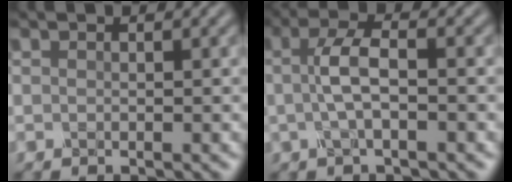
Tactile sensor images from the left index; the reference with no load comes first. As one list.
[{"total": 3.5, "force": [0.0, 1.1, 3.3], "torque": [-0.068, 0.003, -0.002]}]